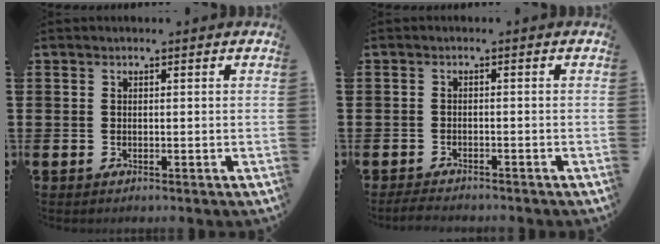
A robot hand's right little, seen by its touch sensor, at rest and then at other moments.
{"total": 1.5, "force": [-1.5, 0.1, 0.4], "torque": [-0.009, 0.005, -0.031]}